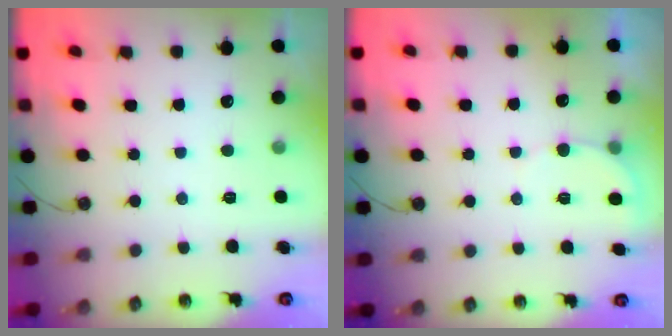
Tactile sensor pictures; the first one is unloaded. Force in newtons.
{"total": 4.5, "press": 4.4, "slide": 0.9}